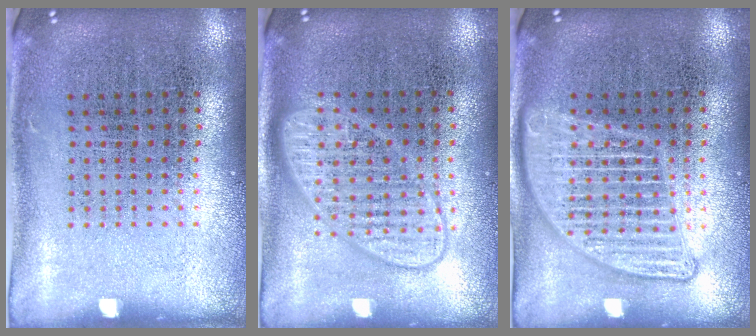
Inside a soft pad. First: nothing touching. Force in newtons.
{"total": 2.1, "press": 2.1, "slide": 0.3}
{"total": 3.0, "press": 3.0, "slide": 0.3}